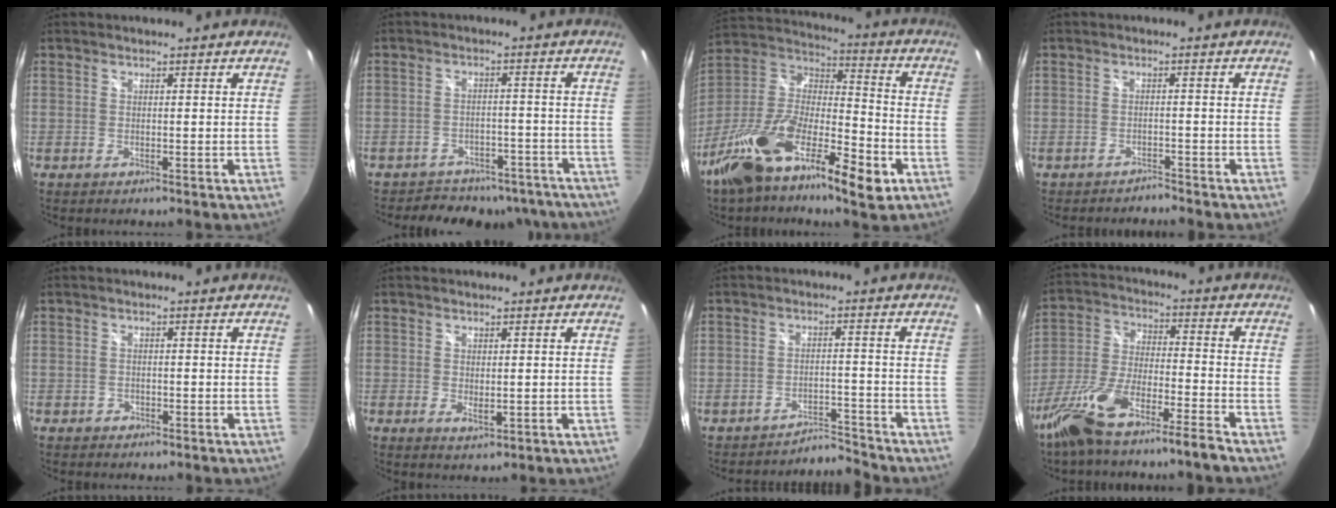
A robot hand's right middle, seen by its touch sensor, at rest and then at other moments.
{"total": 15.5, "force": [-13.2, 7.2, 3.9], "torque": [-0.086, 0.027, -0.151]}
{"total": 21.6, "force": [-11.5, 6.9, 16.9], "torque": [-0.311, -0.021, -0.213]}
{"total": 1.9, "force": [-1.9, 0.2, 0.0], "torque": [-0.005, -0.002, -0.030]}
{"total": 1.4, "force": [-0.9, 1.0, 0.4], "torque": [-0.010, 0.001, -0.014]}
{"total": 2.1, "force": [-0.1, 1.0, 1.8], "torque": [-0.029, -0.004, 0.001]}
{"total": 4.3, "force": [-4.1, -0.7, -1.1], "torque": [0.006, 0.014, -0.068]}
{"total": 13.0, "force": [-9.8, 1.1, 8.4], "torque": [-0.189, -0.016, -0.182]}